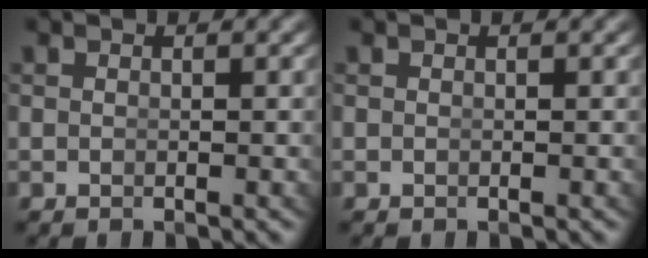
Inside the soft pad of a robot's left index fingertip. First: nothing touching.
{"total": 0.0}